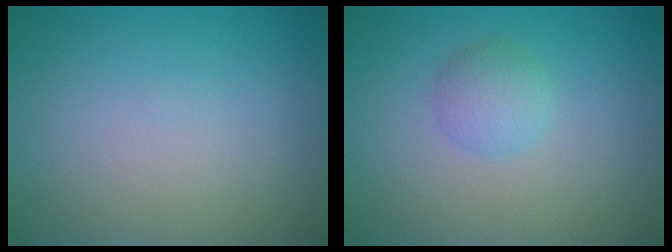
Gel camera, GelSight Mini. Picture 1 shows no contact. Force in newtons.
{"total": 2.0, "press": 2.0, "slide": 0.0}